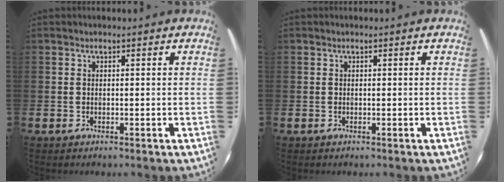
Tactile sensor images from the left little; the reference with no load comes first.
{"total": 0.0}